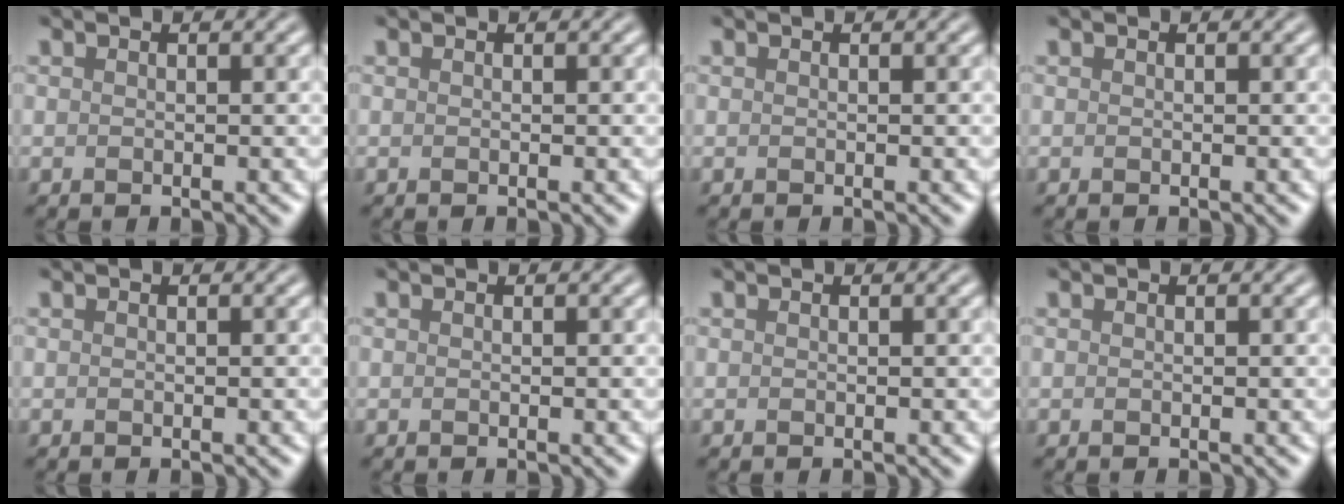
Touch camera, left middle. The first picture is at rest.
{"total": 0.0}
{"total": 0.0}
{"total": 0.0}
{"total": 0.0}
{"total": 0.0}
{"total": 0.0}
{"total": 0.0}